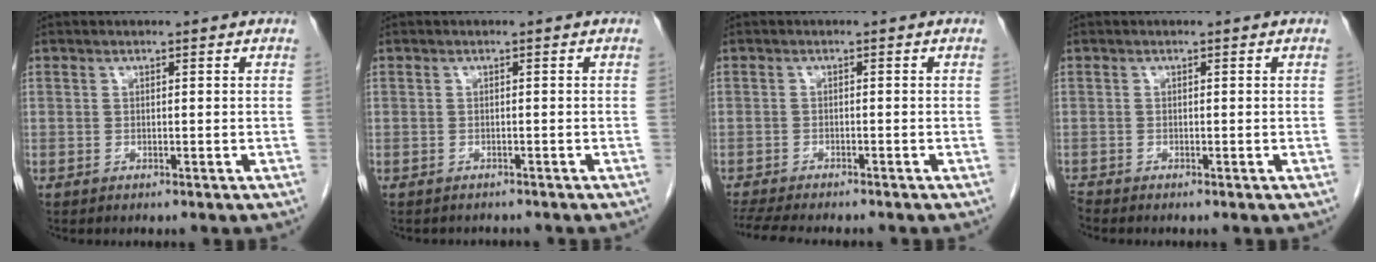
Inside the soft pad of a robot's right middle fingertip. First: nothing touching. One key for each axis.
{"total": 2.5, "fx": -2.3, "fy": 0.9, "fz": 0.3, "tx": -0.009, "ty": -0.004, "tz": -0.030}
{"total": 9.7, "fx": -8.4, "fy": 1.8, "fz": 4.4, "tx": -0.075, "ty": -0.011, "tz": -0.126}
{"total": 0.7, "fx": -0.7, "fy": -0.2, "fz": 0.0, "tx": -0.004, "ty": -0.005, "tz": -0.014}